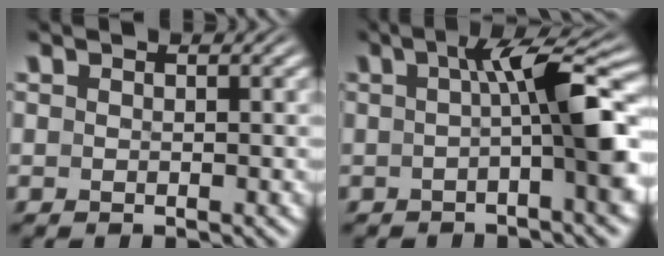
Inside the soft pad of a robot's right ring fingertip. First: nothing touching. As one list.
[{"total": 6.3, "force": [-0.5, 0.6, 6.3], "torque": [-0.097, 0.009, -0.005]}]